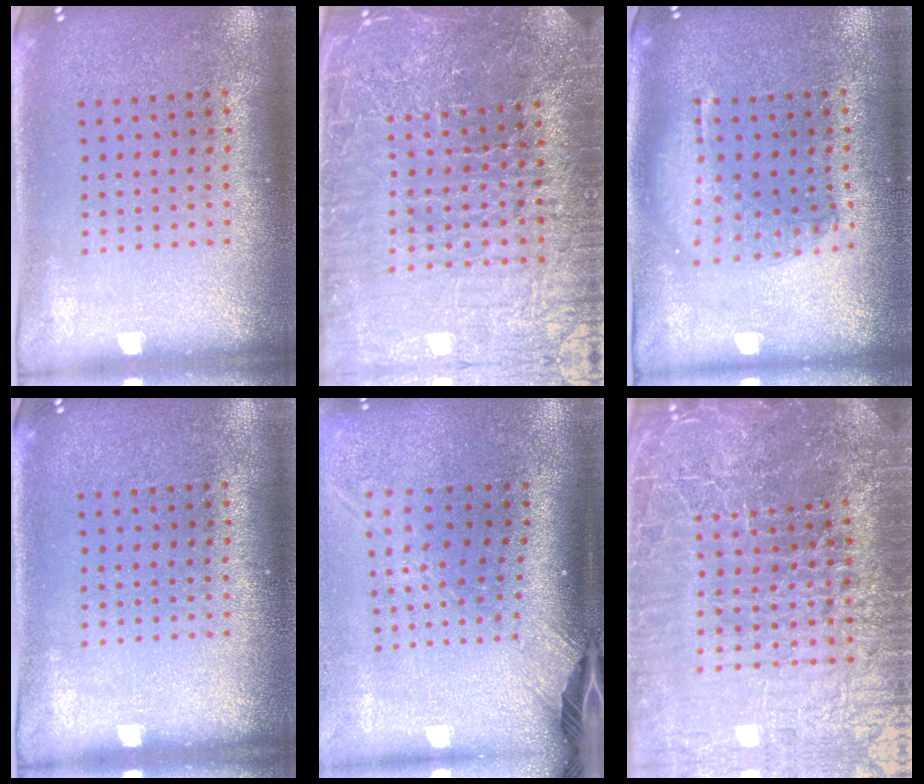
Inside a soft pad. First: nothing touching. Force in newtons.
{"total": 6.2, "press": 5.6, "slide": 2.8}
{"total": 1.5, "press": 1.4, "slide": 0.7}
{"total": 0.0}
{"total": 2.6, "press": 1.8, "slide": 1.8}
{"total": 7.7, "press": 6.7, "slide": 3.9}